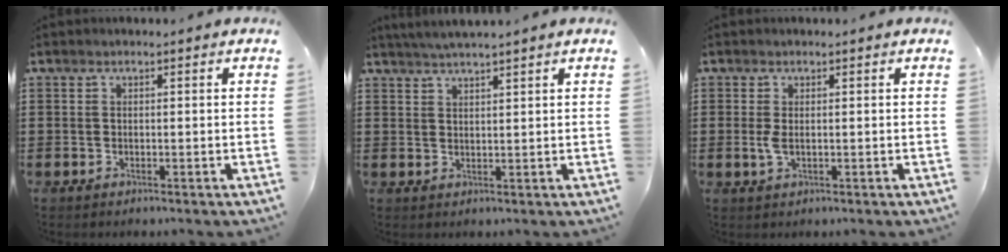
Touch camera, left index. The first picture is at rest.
{"total": 2.5, "force": [2.3, -0.5, 0.7], "torque": [-0.018, -0.001, 0.044]}
{"total": 1.8, "force": [0.0, 0.7, 1.7], "torque": [-0.048, -0.006, -0.005]}